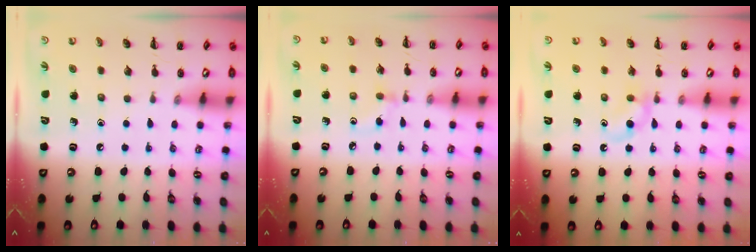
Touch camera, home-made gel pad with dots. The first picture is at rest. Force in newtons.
{"total": 3.4, "press": 3.1, "slide": 1.4}
{"total": 4.9, "press": 4.5, "slide": 1.9}